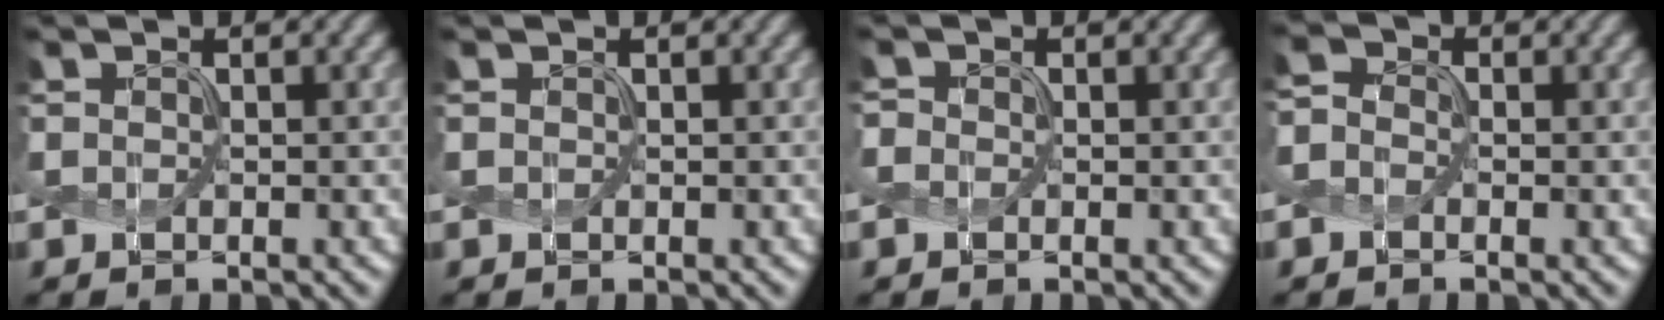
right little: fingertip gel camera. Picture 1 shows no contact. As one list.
[{"total": 0.0}, {"total": 0.7, "force": [-0.5, 0.5, 0.2], "torque": [-0.008, 0.002, -0.016]}, {"total": 1.5, "force": [-0.7, 1.0, 0.8], "torque": [-0.024, 0.004, -0.024]}]